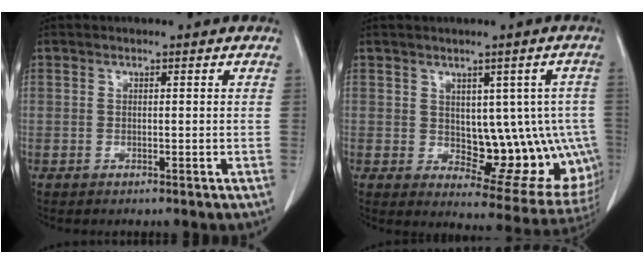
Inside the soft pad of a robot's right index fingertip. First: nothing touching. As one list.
[{"total": 13.3, "force": [-0.5, 7.2, 11.2], "torque": [-0.110, 0.009, 0.014]}]